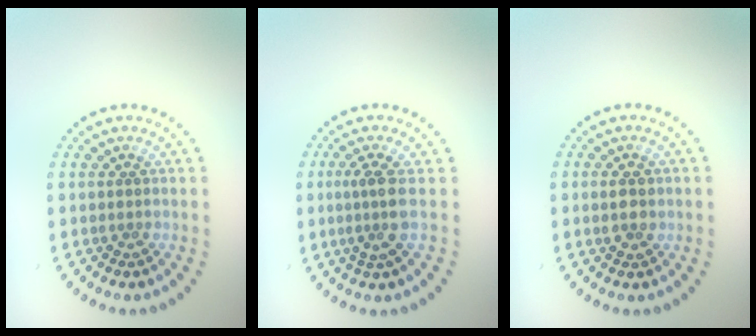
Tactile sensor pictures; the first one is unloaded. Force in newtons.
{"total": 2.6, "press": 2.0, "slide": 1.6}
{"total": 1.6, "press": 1.6, "slide": 0.3}